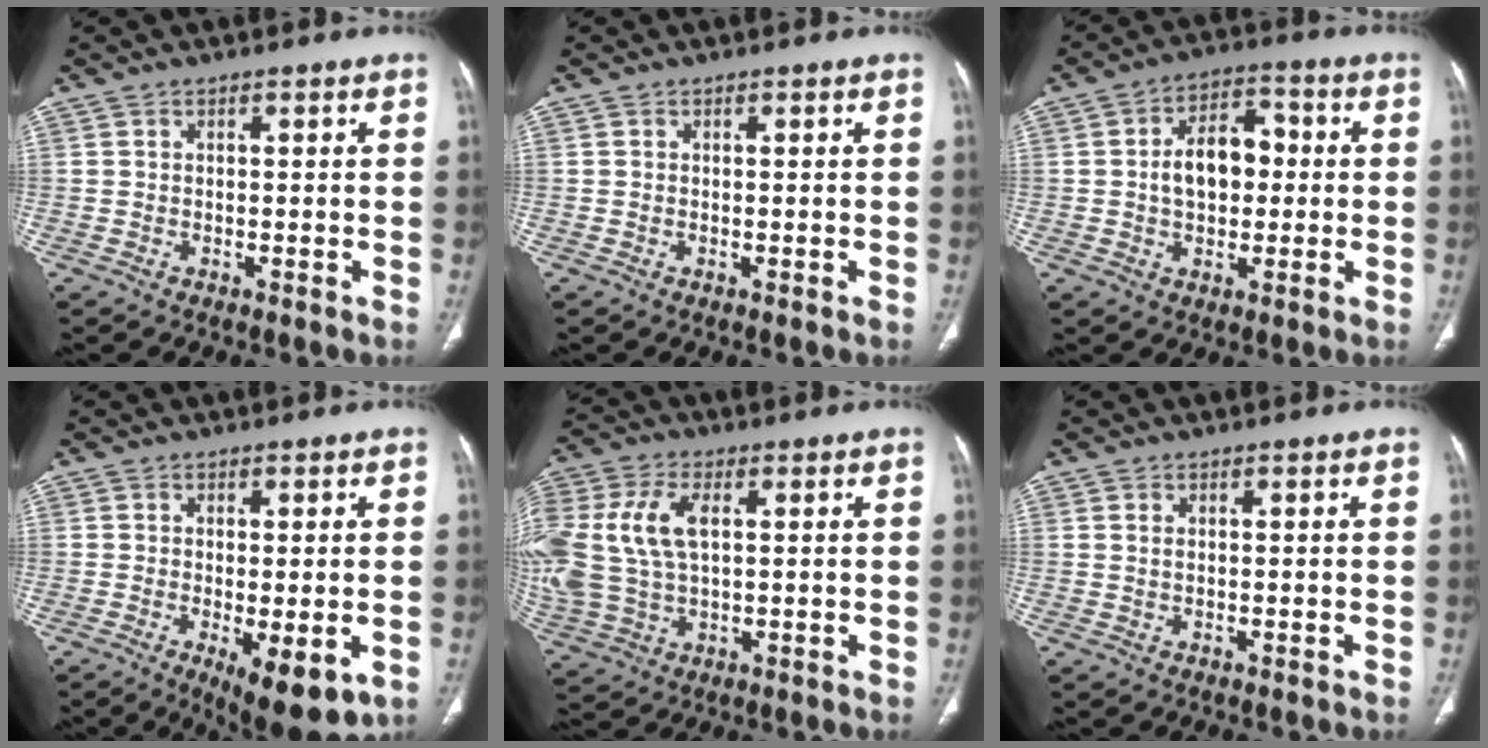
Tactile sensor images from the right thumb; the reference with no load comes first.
{"total": 0.0}
{"total": 10.1, "force": [0.2, 6.7, 7.5], "torque": [-0.098, 0.026, -0.002]}
{"total": 9.8, "force": [-3.4, 3.5, 8.6], "torque": [-0.122, -0.017, -0.043]}
{"total": 19.9, "force": [3.3, 12.3, 15.4], "torque": [-0.394, 0.013, 0.067]}
{"total": 0.8, "force": [0.2, 0.4, 0.7], "torque": [-0.018, 0.001, 0.007]}